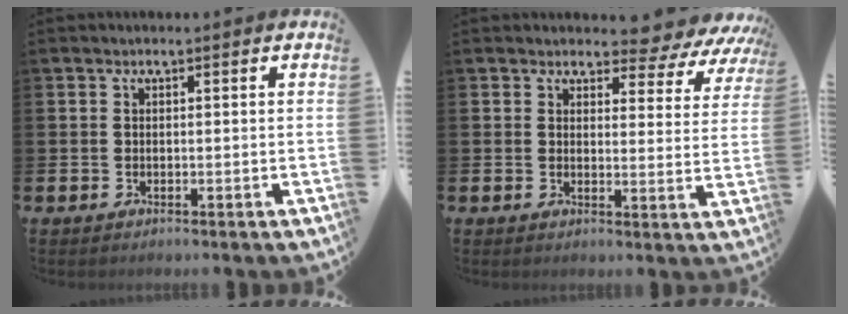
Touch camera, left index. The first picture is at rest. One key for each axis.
{"total": 4.3, "fx": 4.0, "fy": 1.6, "fz": 0.8, "tx": -0.017, "ty": -0.037, "tz": 0.062}